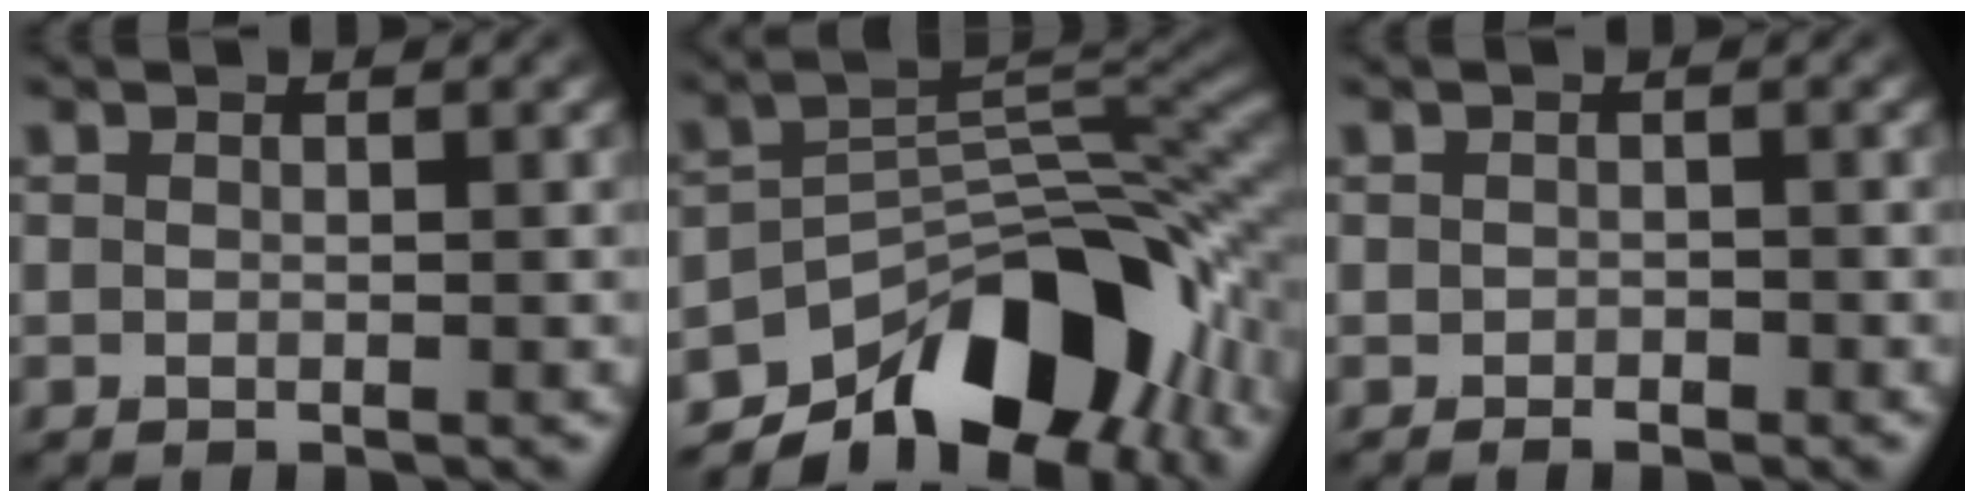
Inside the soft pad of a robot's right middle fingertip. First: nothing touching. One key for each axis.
{"total": 12.3, "fx": -8.2, "fy": 5.6, "fz": 7.2, "tx": -0.085, "ty": 0.005, "tz": -0.151}
{"total": 0.8, "fx": -0.6, "fy": 0.4, "fz": 0.4, "tx": -0.005, "ty": -0.001, "tz": -0.011}